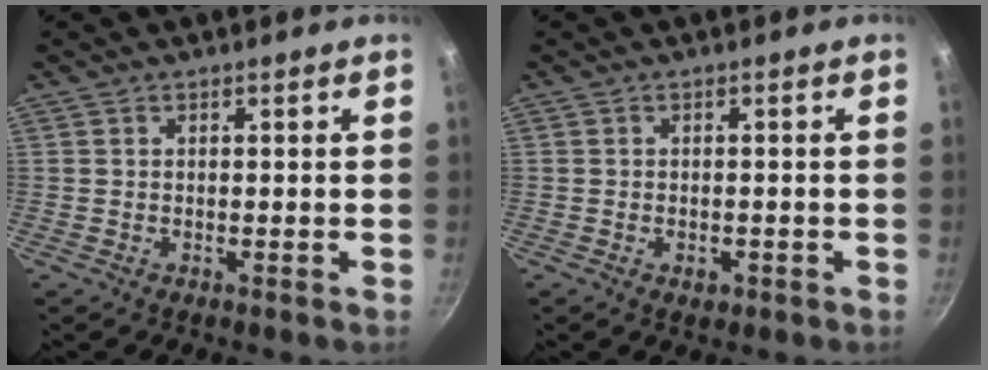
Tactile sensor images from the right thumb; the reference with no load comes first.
{"total": 2.0, "force": [-0.8, 1.2, 1.3], "torque": [-0.018, 0.004, -0.010]}